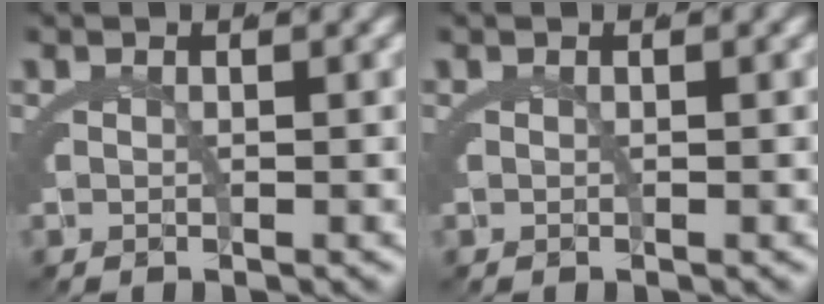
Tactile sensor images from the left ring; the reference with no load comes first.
{"total": 0.0}